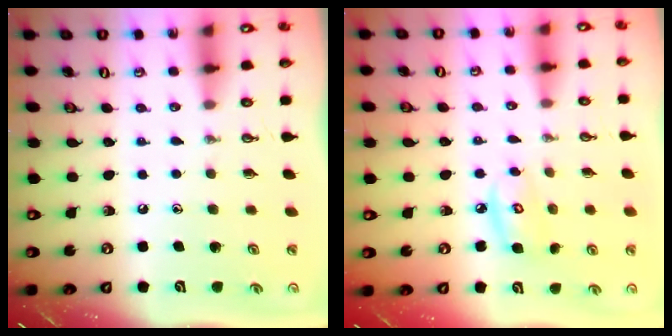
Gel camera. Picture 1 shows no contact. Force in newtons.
{"total": 6.3, "press": 6.3, "slide": 0.3}